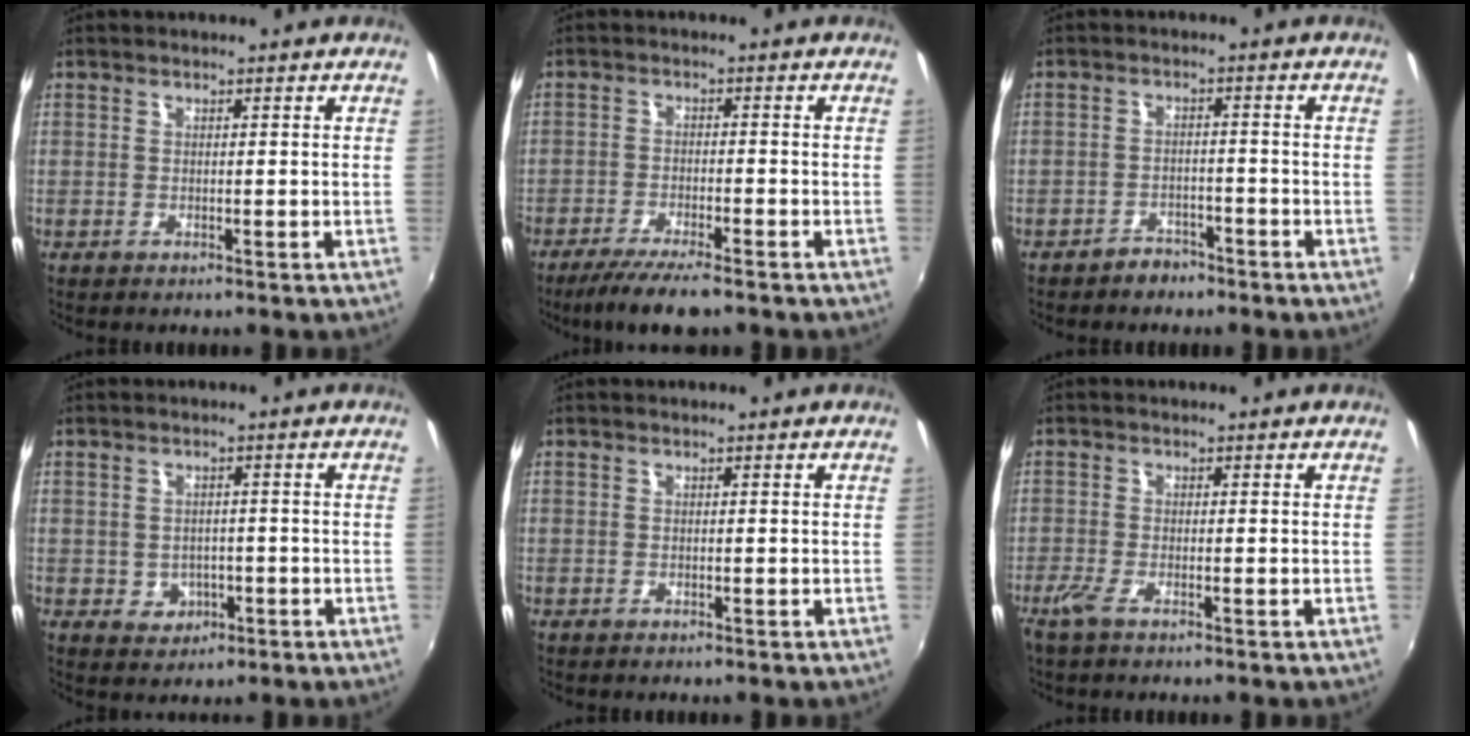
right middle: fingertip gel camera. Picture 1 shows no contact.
{"total": 8.1, "force": [-6.4, 1.2, 4.7], "torque": [-0.106, -0.022, -0.110]}
{"total": 3.5, "force": [-3.0, 1.8, 0.4], "torque": [-0.016, 0.011, -0.044]}
{"total": 4.1, "force": [-1.0, 3.7, 1.3], "torque": [-0.032, 0.005, -0.003]}
{"total": 0.0}
{"total": 2.2, "force": [-1.4, 0.1, 1.6], "torque": [-0.036, -0.009, -0.031]}